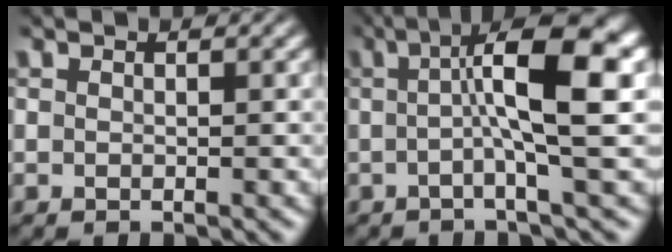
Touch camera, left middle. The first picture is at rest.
{"total": 8.4, "force": [0.6, 1.6, 8.2], "torque": [-0.117, 0.021, 0.001]}